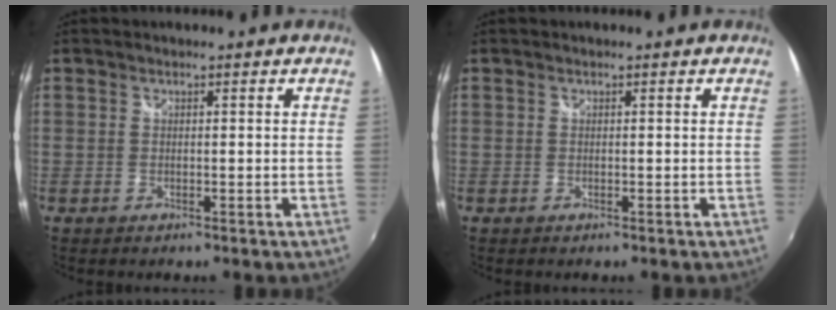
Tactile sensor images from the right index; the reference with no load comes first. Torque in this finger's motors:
{"motor_torque": [0.00, 0.00, 0.04, 0.01]}